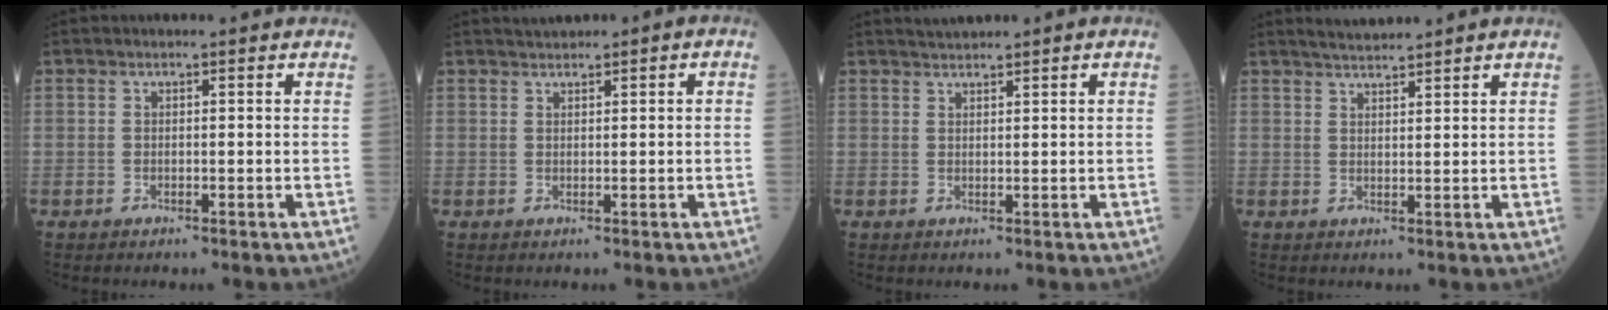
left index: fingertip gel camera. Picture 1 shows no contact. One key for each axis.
{"total": 1.8, "fx": 1.0, "fy": 0.6, "fz": 1.4, "tx": -0.028, "ty": 0.020, "tz": 0.020}
{"total": 1.7, "fx": 1.6, "fy": 0.0, "fz": 0.7, "tx": -0.017, "ty": 0.016, "tz": 0.031}
{"total": 3.2, "fx": 3.0, "fy": -0.4, "fz": 0.9, "tx": -0.018, "ty": 0.009, "tz": 0.057}